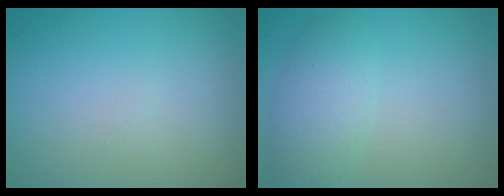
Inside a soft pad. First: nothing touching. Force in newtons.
{"total": 3.2, "press": 3.2, "slide": 0.1}